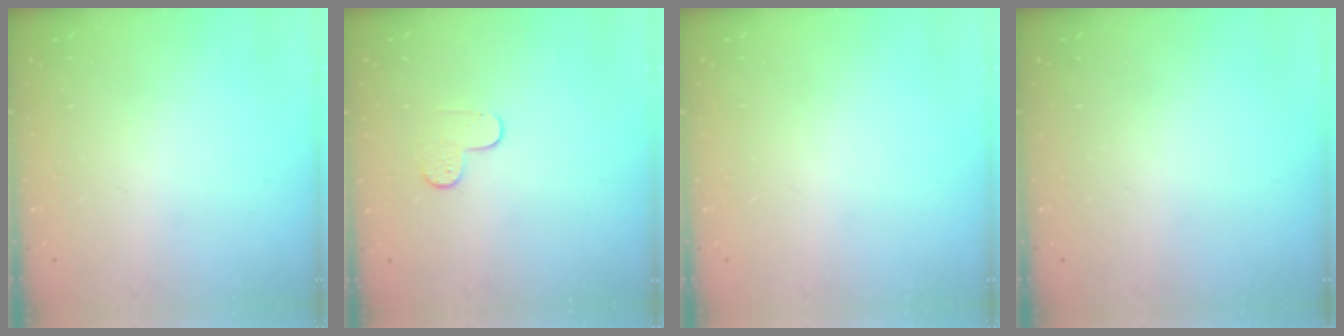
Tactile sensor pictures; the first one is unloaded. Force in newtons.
{"total": 5.8, "press": 5.7, "slide": 0.6}
{"total": 0.0}
{"total": 0.0}